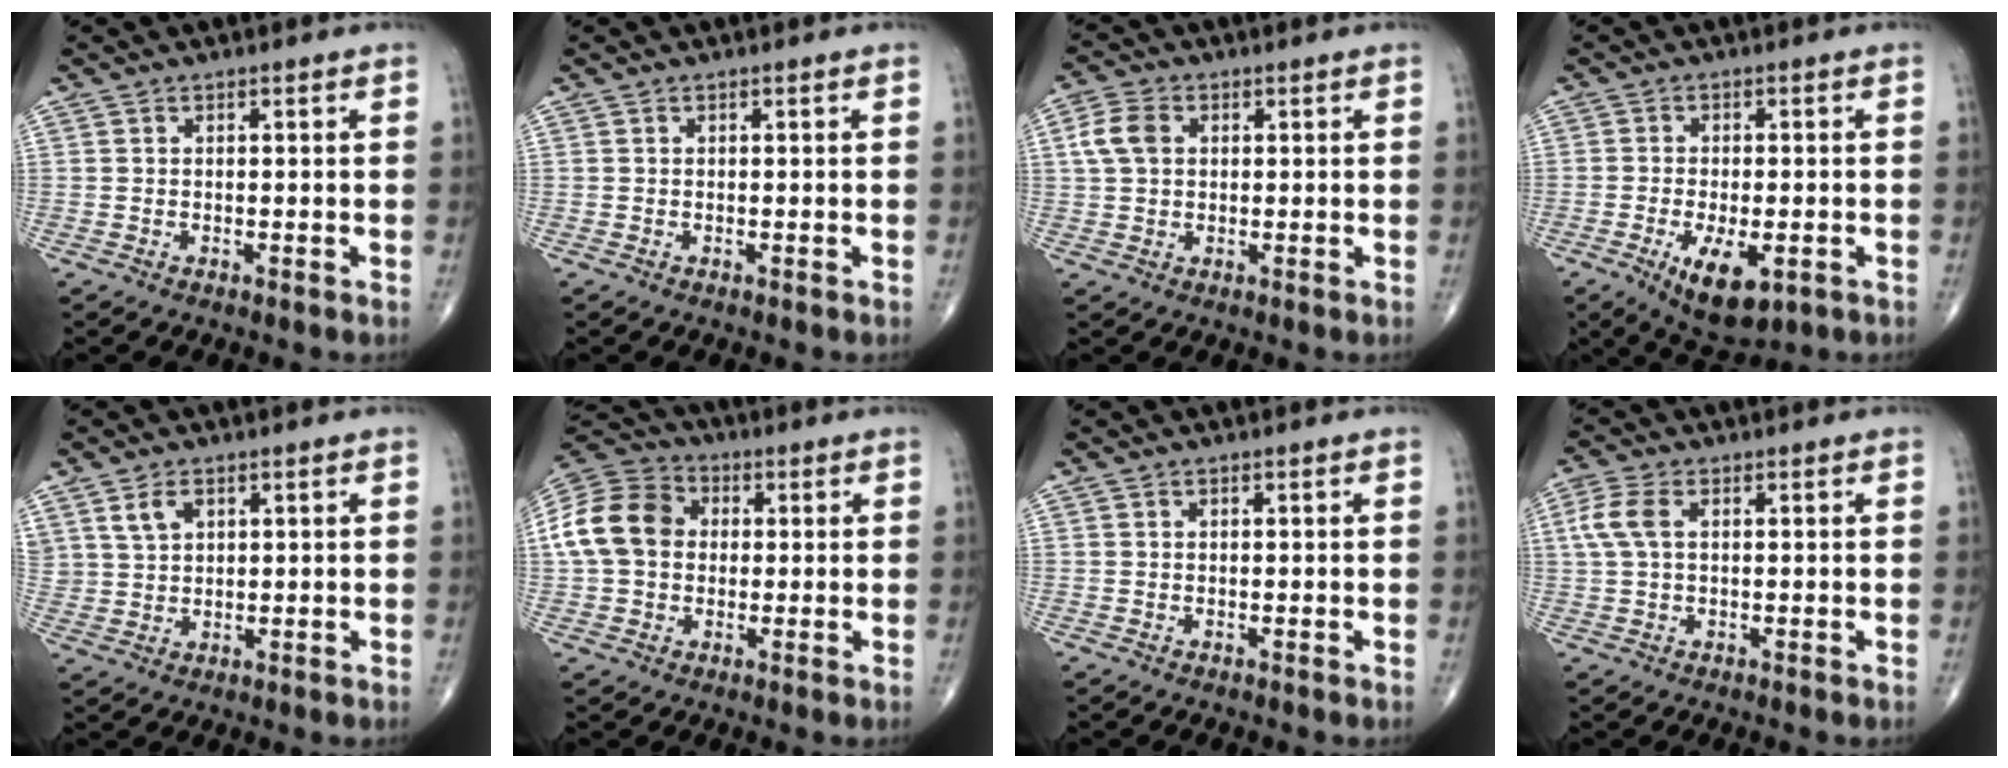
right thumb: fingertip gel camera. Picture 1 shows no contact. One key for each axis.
{"total": 0.0}
{"total": 5.5, "fx": 1.2, "fy": 4.0, "fz": 3.6, "tx": -0.074, "ty": 0.009, "tz": 0.019}
{"total": 9.4, "fx": -3.6, "fy": 4.1, "fz": 7.7, "tx": -0.123, "ty": -0.008, "tz": -0.048}
{"total": 4.6, "fx": 2.3, "fy": 3.0, "fz": 2.5, "tx": -0.040, "ty": -0.011, "tz": 0.050}
{"total": 14.3, "fx": 1.2, "fy": 11.3, "fz": 8.7, "tx": -0.163, "ty": 0.033, "tz": 0.016}
{"total": 0.0}
{"total": 5.2, "fx": 1.1, "fy": 3.0, "fz": 4.2, "tx": -0.113, "ty": 0.015, "tz": 0.019}